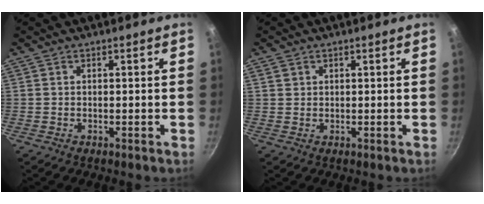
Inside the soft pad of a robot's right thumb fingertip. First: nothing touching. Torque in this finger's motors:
{"motor_torque": [-0.25, 0.09, -0.41, -0.10, -0.01]}